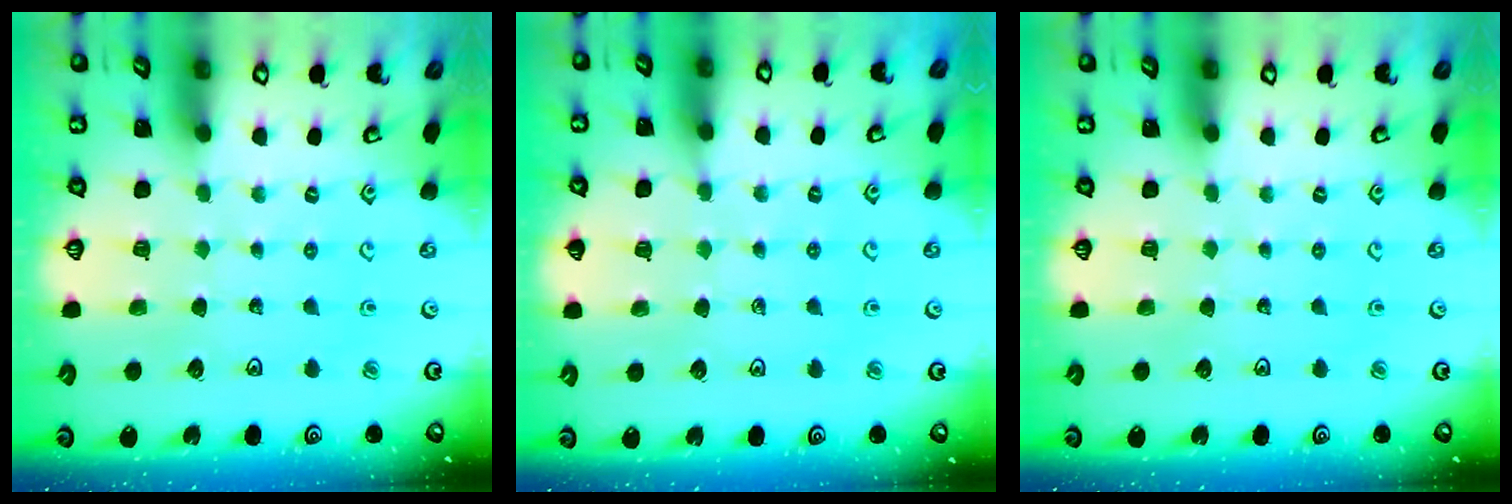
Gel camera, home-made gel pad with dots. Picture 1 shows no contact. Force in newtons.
{"total": 5.5, "press": 5.4, "slide": 0.7}
{"total": 0.0}